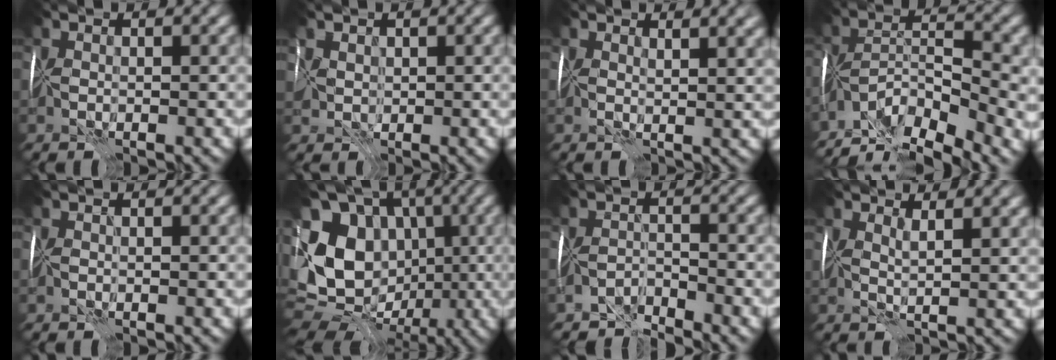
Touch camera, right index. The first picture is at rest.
{"total": 2.4, "force": [0.8, 1.7, 1.6], "torque": [-0.033, 0.005, 0.017]}
{"total": 2.2, "force": [1.6, 0.0, 1.5], "torque": [-0.022, -0.002, 0.034]}
{"total": 7.8, "force": [-6.6, 0.7, 4.1], "torque": [-0.045, -0.001, -0.124]}
{"total": 0.0}
{"total": 13.2, "force": [-1.2, 10.1, 8.5], "torque": [-0.162, 0.012, -0.021]}
{"total": 3.3, "force": [-2.7, -1.6, -1.1], "torque": [0.032, 0.000, -0.055]}
{"total": 1.8, "force": [1.2, -0.5, 1.2], "torque": [-0.023, -0.005, 0.023]}